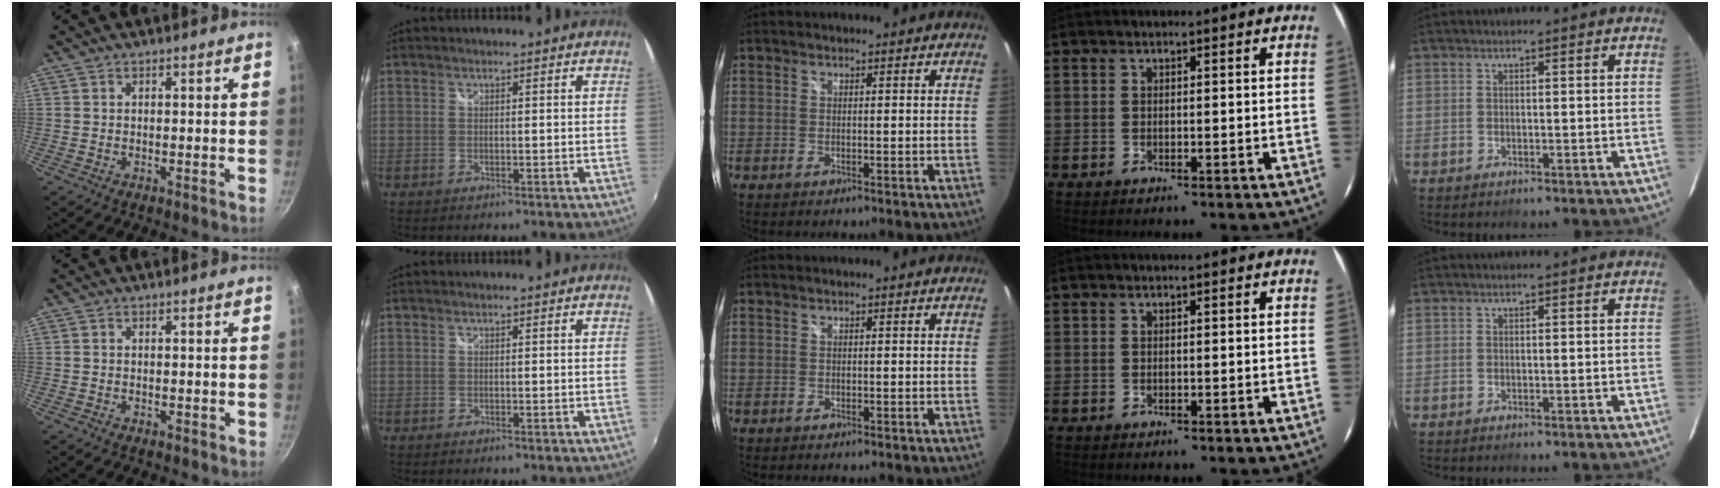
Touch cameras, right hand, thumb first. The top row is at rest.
{"thumb": {"total": 0.8, "force": [-0.5, 0.5, 0.4], "torque": [-0.003, 0.001, -0.008]}}